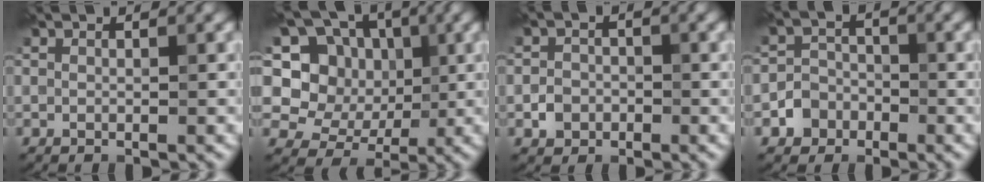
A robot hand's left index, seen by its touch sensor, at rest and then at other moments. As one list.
[{"total": 11.0, "force": [3.4, 8.9, 5.6], "torque": [-0.116, 0.036, 0.028]}, {"total": 1.7, "force": [-0.7, 1.5, 0.6], "torque": [-0.003, 0.006, -0.017]}, {"total": 2.5, "force": [-1.2, 2.1, 0.5], "torque": [0.010, 0.012, -0.028]}]